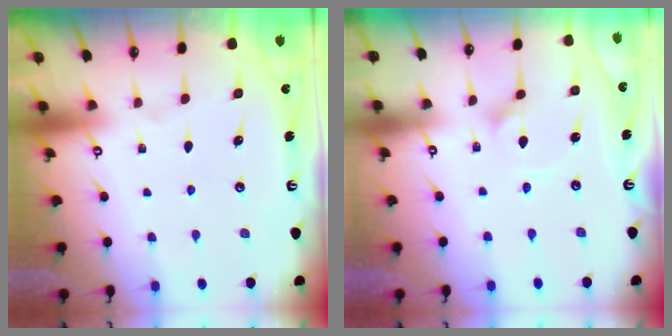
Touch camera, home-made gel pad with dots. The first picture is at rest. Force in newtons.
{"total": 2.1, "press": 2.1, "slide": 0.1}